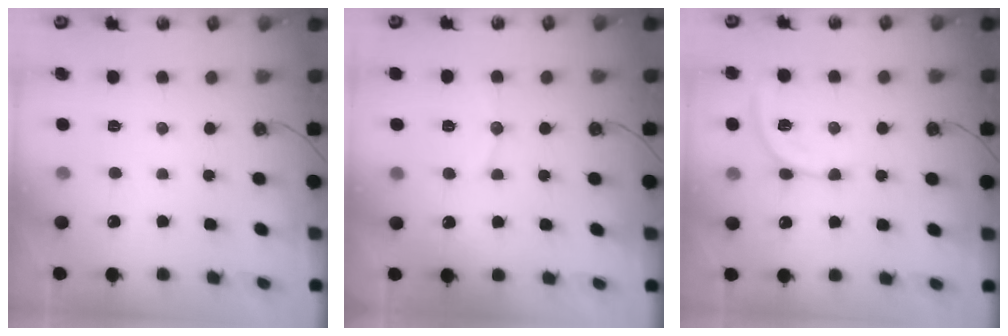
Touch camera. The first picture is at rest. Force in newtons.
{"total": 5.8, "press": 5.8, "slide": 0.7}
{"total": 8.5, "press": 8.5, "slide": 0.9}